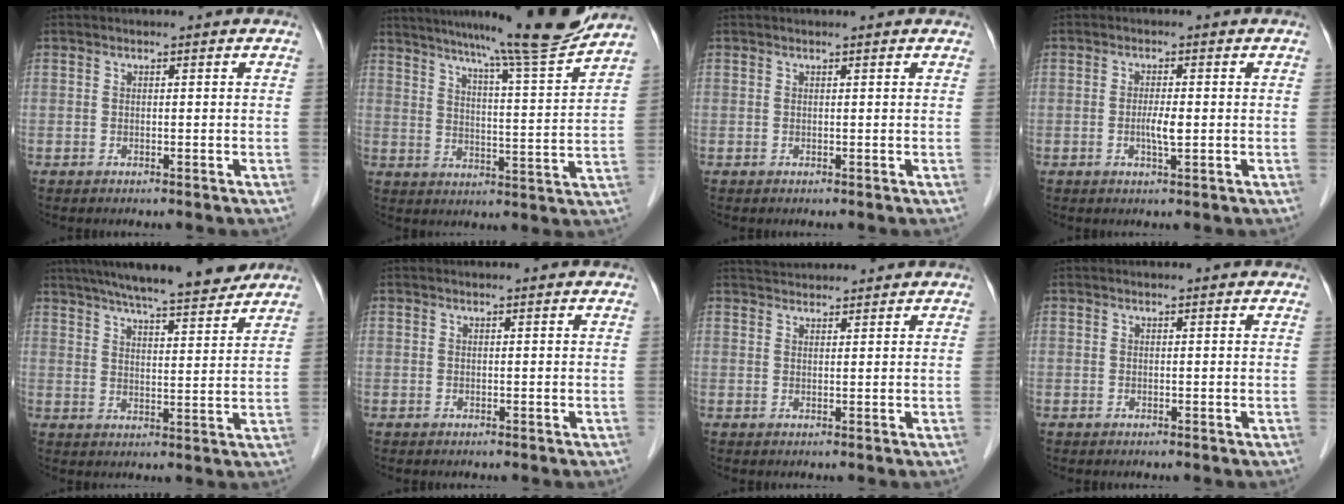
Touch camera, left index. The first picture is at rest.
{"total": 16.5, "force": [14.5, -1.6, 7.8], "torque": [-0.123, -0.028, 0.200]}
{"total": 1.3, "force": [1.2, 0.1, 0.4], "torque": [-0.013, 0.009, 0.014]}
{"total": 2.5, "force": [-0.3, 0.3, 2.5], "torque": [-0.048, -0.003, -0.005]}
{"total": 17.6, "force": [15.3, 1.7, 8.5], "torque": [-0.137, 0.018, 0.220]}
{"total": 2.6, "force": [2.4, 0.3, 0.8], "torque": [-0.014, 0.013, 0.024]}
{"total": 5.5, "force": [5.4, 0.5, 0.9], "torque": [-0.018, 0.036, 0.081]}
{"total": 3.1, "force": [2.9, 0.5, 1.0], "torque": [-0.017, 0.015, 0.028]}